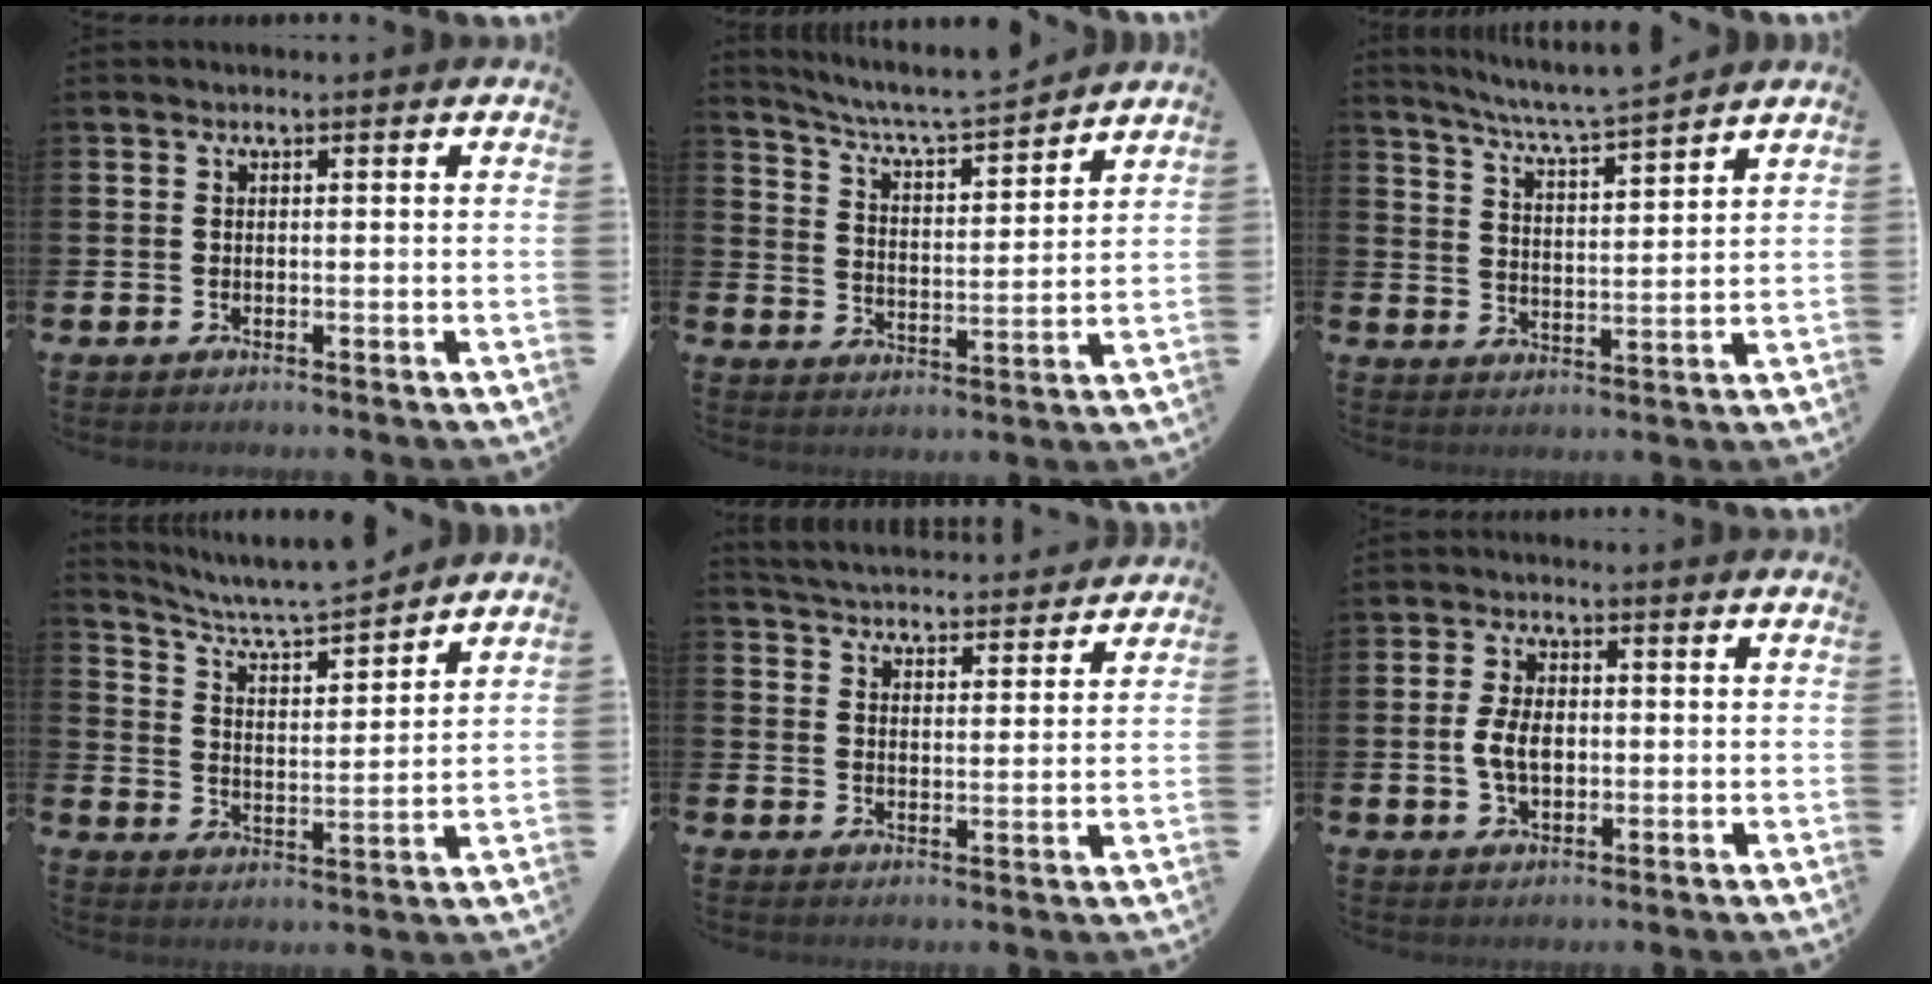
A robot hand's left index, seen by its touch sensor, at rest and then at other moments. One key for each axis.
{"total": 6.5, "fx": 6.2, "fy": 0.2, "fz": 1.7, "tx": -0.060, "ty": -0.050, "tz": 0.105}
{"total": 5.9, "fx": 5.7, "fy": -0.6, "fz": 1.4, "tx": -0.048, "ty": -0.043, "tz": 0.097}
{"total": 7.0, "fx": 6.7, "fy": 0.6, "fz": 1.8, "tx": -0.064, "ty": -0.052, "tz": 0.115}
{"total": 4.9, "fx": 4.9, "fy": 0.4, "fz": -0.1, "tx": -0.019, "ty": -0.039, "tz": 0.085}
{"total": 4.6, "fx": -0.2, "fy": 2.9, "fz": 3.6, "tx": -0.066, "ty": 0.003, "tz": -0.009}